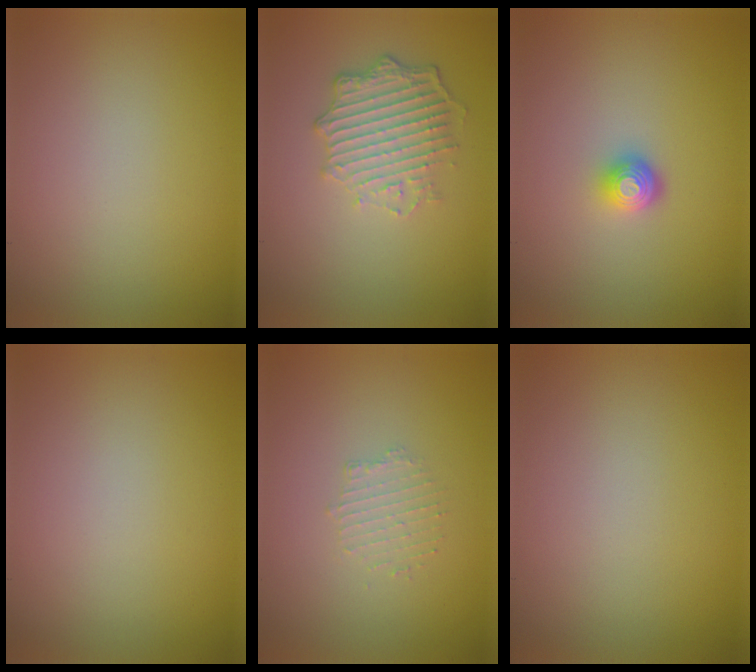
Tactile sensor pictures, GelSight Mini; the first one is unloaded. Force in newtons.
{"total": 4.1, "press": 3.2, "slide": 2.5}
{"total": 1.9, "press": 1.4, "slide": 1.3}
{"total": 0.0}
{"total": 1.3, "press": 0.7, "slide": 1.1}
{"total": 0.0}